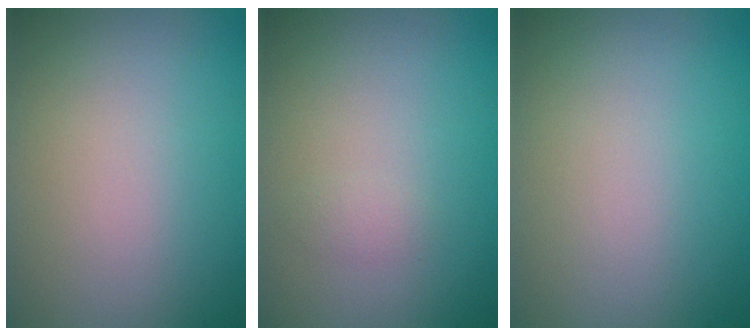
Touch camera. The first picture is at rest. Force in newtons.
{"total": 0.7, "press": 0.7, "slide": 0.0}
{"total": 0.0}